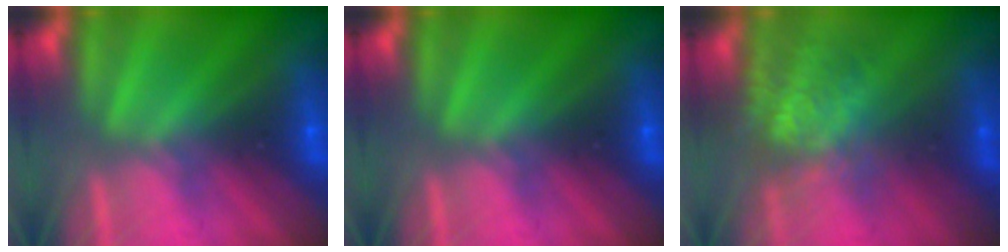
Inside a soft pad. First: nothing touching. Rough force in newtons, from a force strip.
{"total": 0.0}
{"total": 10.6}